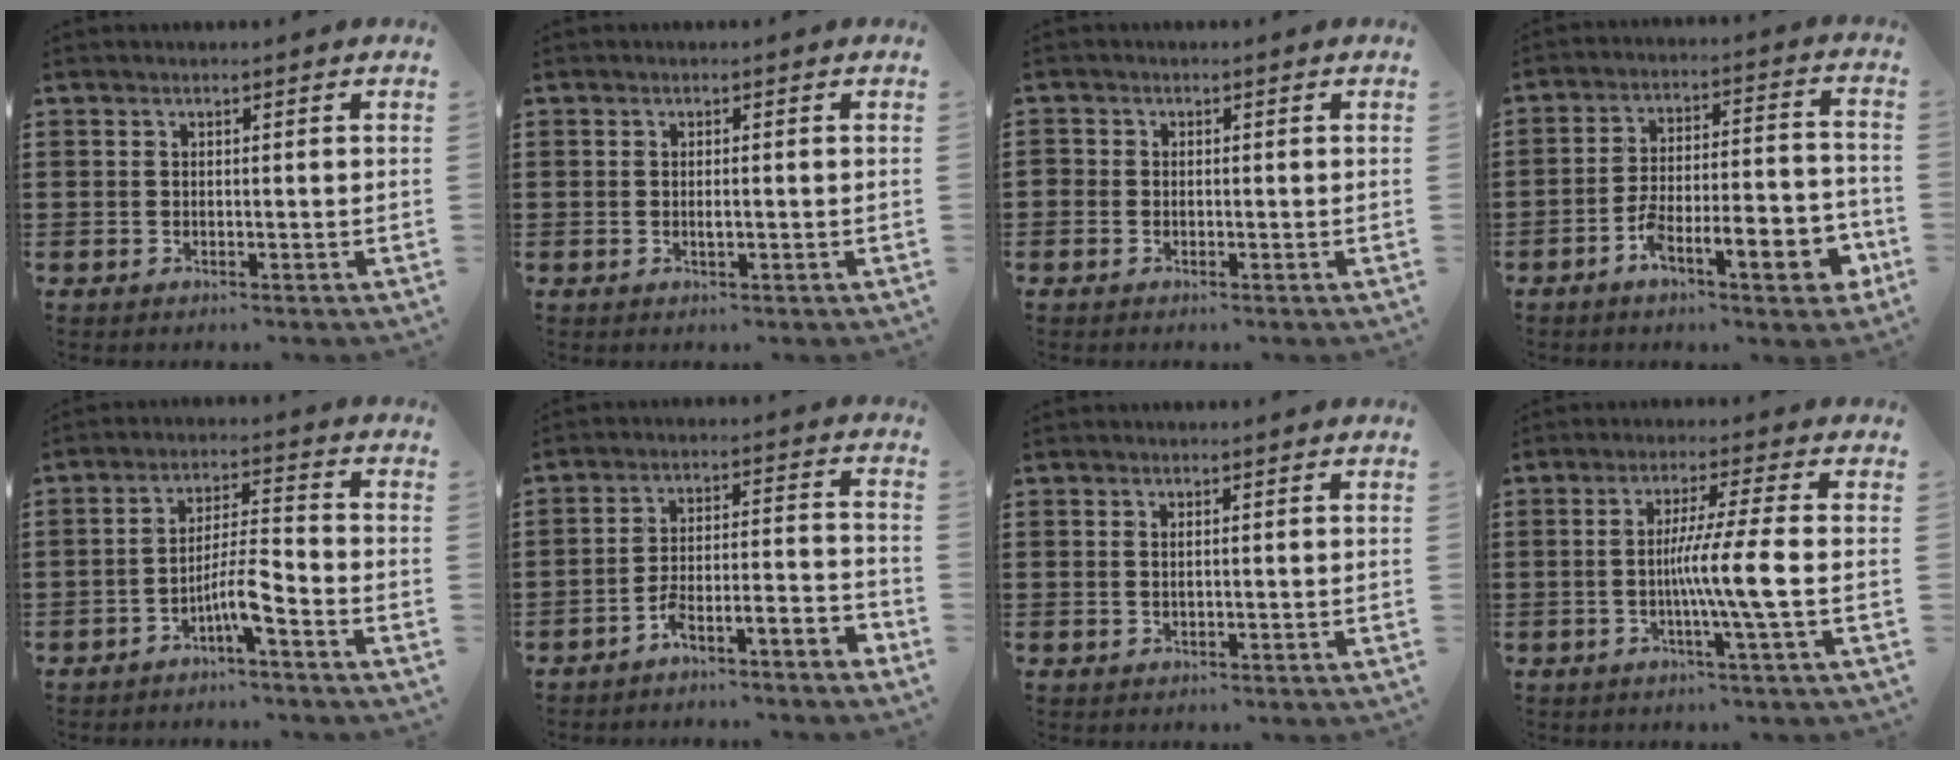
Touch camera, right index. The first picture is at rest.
{"total": 1.1, "force": [-0.1, 0.2, 1.1], "torque": [-0.027, -0.006, -0.004]}
{"total": 0.8, "force": [-0.4, 0.6, 0.2], "torque": [-0.004, 0.002, -0.009]}
{"total": 10.0, "force": [-5.6, 3.0, 7.8], "torque": [-0.136, 0.012, -0.101]}
{"total": 6.2, "force": [-3.6, 0.7, 4.9], "torque": [-0.098, 0.000, -0.070]}
{"total": 5.5, "force": [-5.2, 0.1, 1.7], "torque": [-0.031, 0.001, -0.105]}
{"total": 0.7, "force": [0.2, 0.1, 0.7], "torque": [-0.013, 0.000, 0.004]}
{"total": 7.9, "force": [-1.1, -0.7, 7.7], "torque": [-0.135, -0.011, -0.023]}